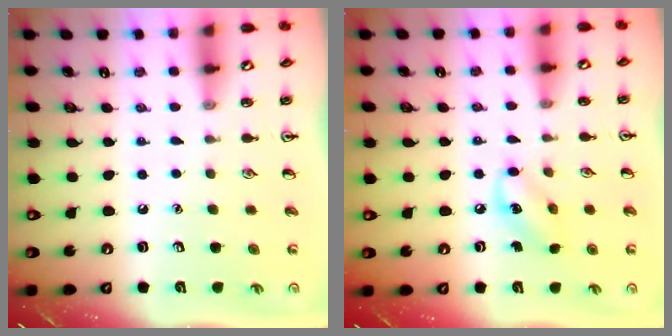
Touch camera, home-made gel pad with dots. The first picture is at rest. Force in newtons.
{"total": 6.0, "press": 6.0, "slide": 0.6}